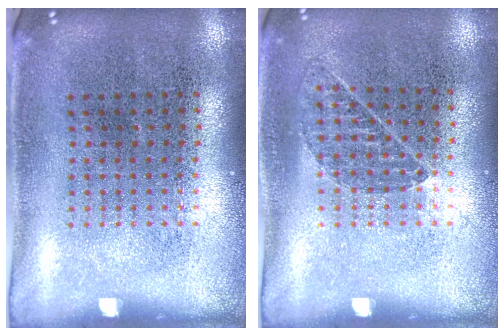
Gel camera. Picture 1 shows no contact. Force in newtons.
{"total": 0.9, "press": 0.7, "slide": 0.5}